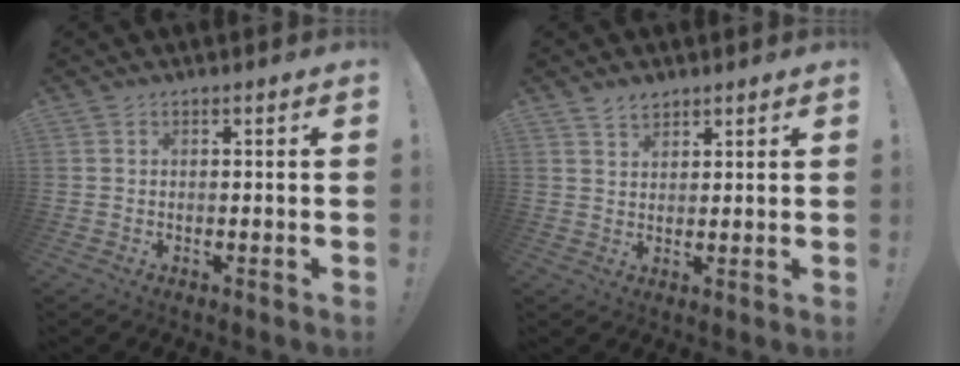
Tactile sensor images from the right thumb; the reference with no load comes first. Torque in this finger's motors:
{"motor_torque": [-0.45, 0.53, 0.16, 0.00, -0.02]}